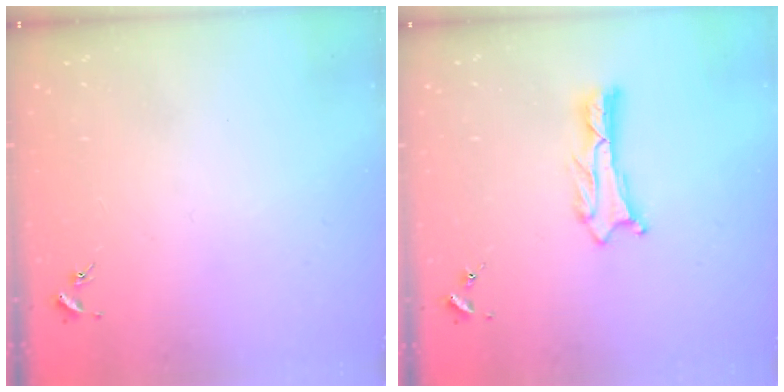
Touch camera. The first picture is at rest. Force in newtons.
{"total": 1.1, "press": 1.1, "slide": 0.2}